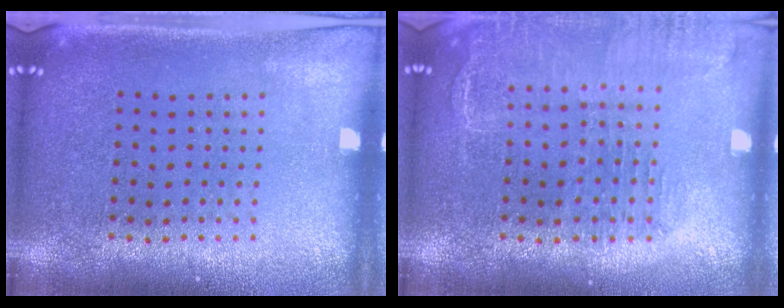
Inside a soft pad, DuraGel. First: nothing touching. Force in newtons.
{"total": 1.6, "press": 1.5, "slide": 0.5}